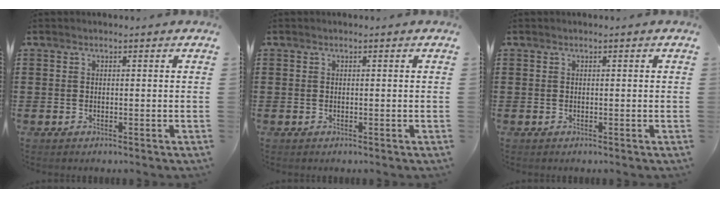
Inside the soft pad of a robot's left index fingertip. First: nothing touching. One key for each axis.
{"total": 0.0}
{"total": 0.0}